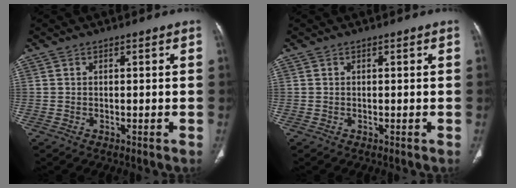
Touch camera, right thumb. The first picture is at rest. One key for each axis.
{"total": 0.0}